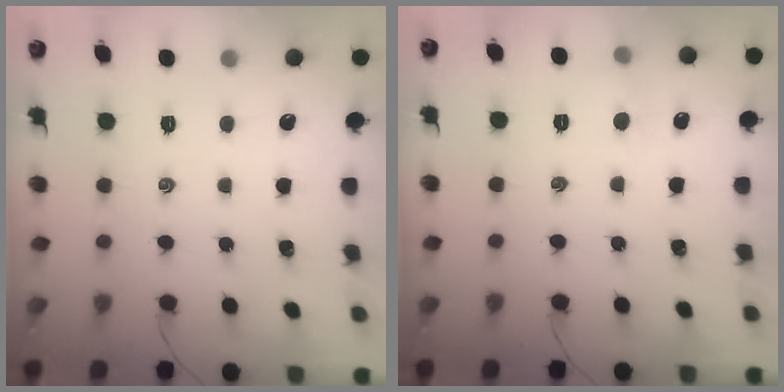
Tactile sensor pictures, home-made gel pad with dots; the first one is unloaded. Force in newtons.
{"total": 3.6, "press": 3.4, "slide": 1.2}